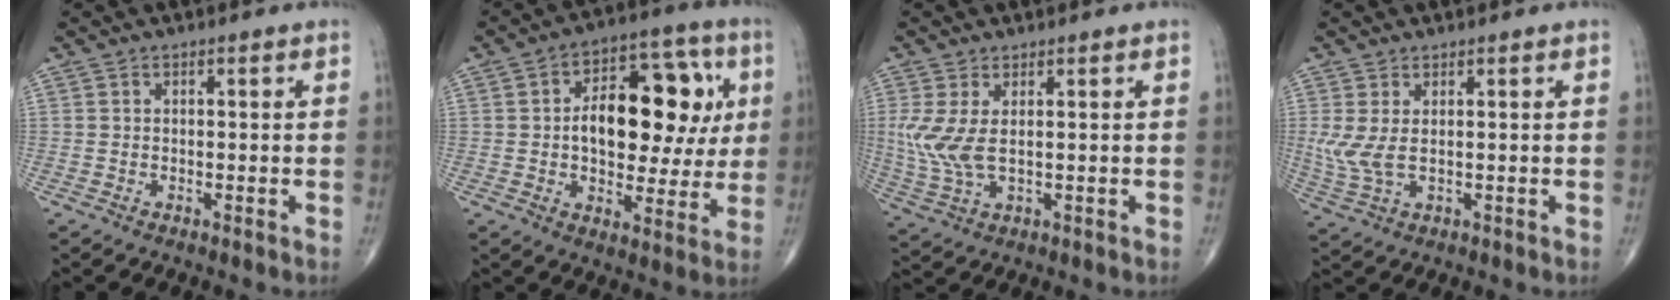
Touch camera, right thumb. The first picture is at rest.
{"total": 19.4, "force": [2.6, 11.2, 15.6], "torque": [-0.181, 0.024, 0.041]}
{"total": 7.1, "force": [1.0, 3.1, 6.3], "torque": [-0.165, -0.008, 0.031]}
{"total": 5.1, "force": [0.8, 2.2, 4.6], "torque": [-0.122, -0.004, 0.024]}